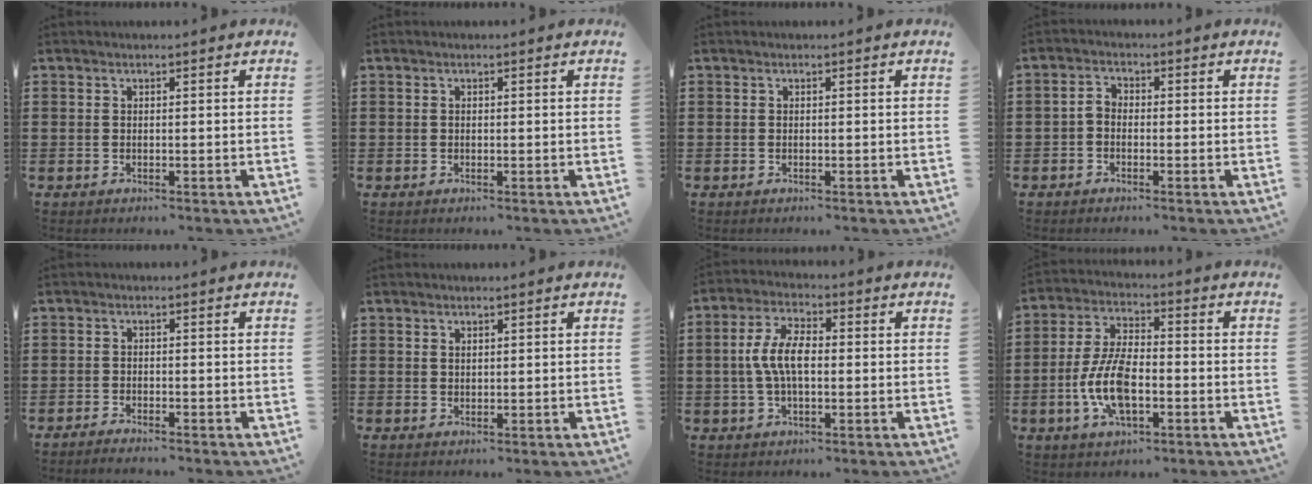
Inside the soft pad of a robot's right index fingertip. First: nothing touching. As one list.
[{"total": 0.0}, {"total": 0.0}, {"total": 2.1, "force": [-0.8, 1.3, 1.4], "torque": [-0.036, 0.003, -0.020]}, {"total": 1.4, "force": [-1.4, 0.0, 0.0], "torque": [-0.004, 0.004, -0.030]}, {"total": 0.9, "force": [0.6, 0.6, 0.3], "torque": [-0.007, 0.002, 0.012]}, {"total": 7.2, "force": [-0.2, 3.3, 6.4], "torque": [-0.145, 0.001, -0.012]}, {"total": 9.5, "force": [-2.6, 4.3, 8.1], "torque": [-0.191, -0.007, -0.054]}]